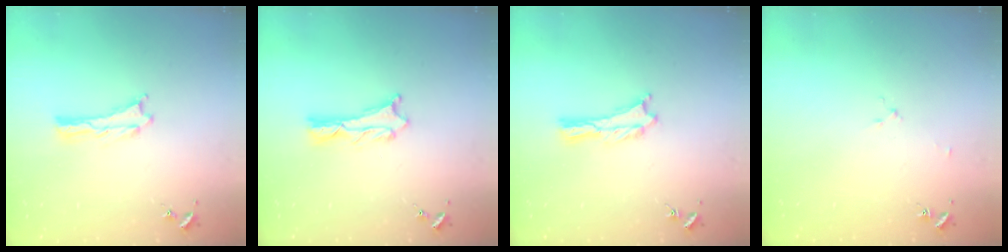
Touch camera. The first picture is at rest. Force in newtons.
{"total": 1.1, "press": 1.0, "slide": 0.2}
{"total": 0.0}
{"total": 1.6, "press": 1.6, "slide": 0.2}